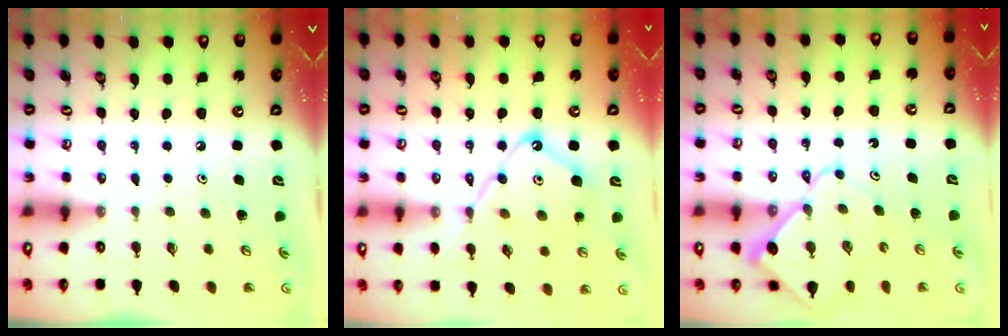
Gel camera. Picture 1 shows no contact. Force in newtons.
{"total": 13.5, "press": 13.4, "slide": 1.1}
{"total": 12.6, "press": 12.6, "slide": 1.3}